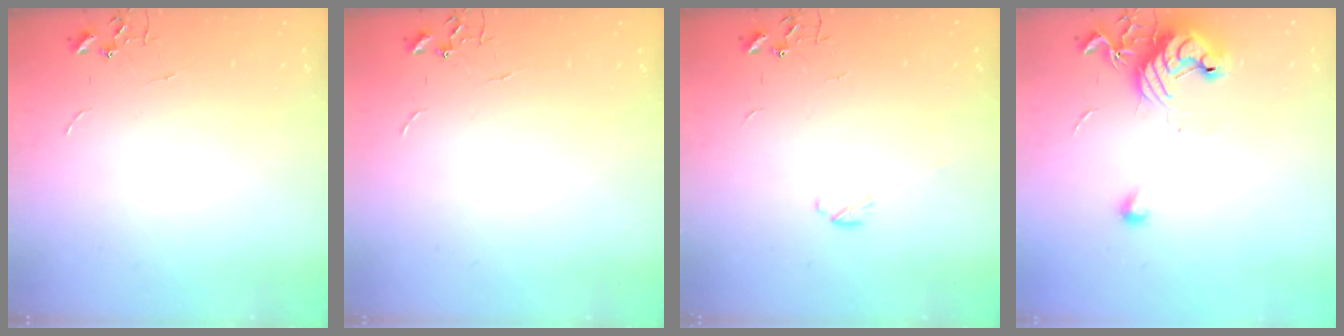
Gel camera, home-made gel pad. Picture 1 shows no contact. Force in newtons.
{"total": 0.0}
{"total": 3.5, "press": 3.4, "slide": 0.9}
{"total": 12.8, "press": 12.7, "slide": 0.7}